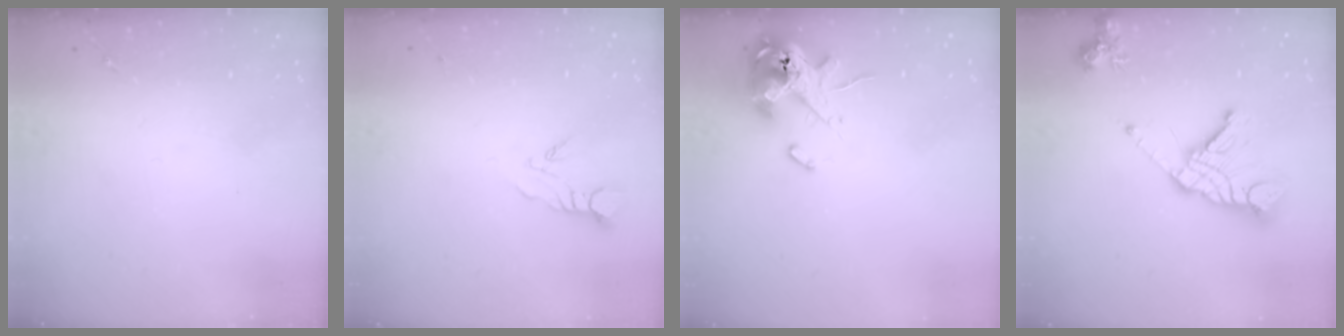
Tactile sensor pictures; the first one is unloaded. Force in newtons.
{"total": 4.3, "press": 4.3, "slide": 0.3}
{"total": 14.6, "press": 14.4, "slide": 2.8}
{"total": 17.2, "press": 17.0, "slide": 2.4}